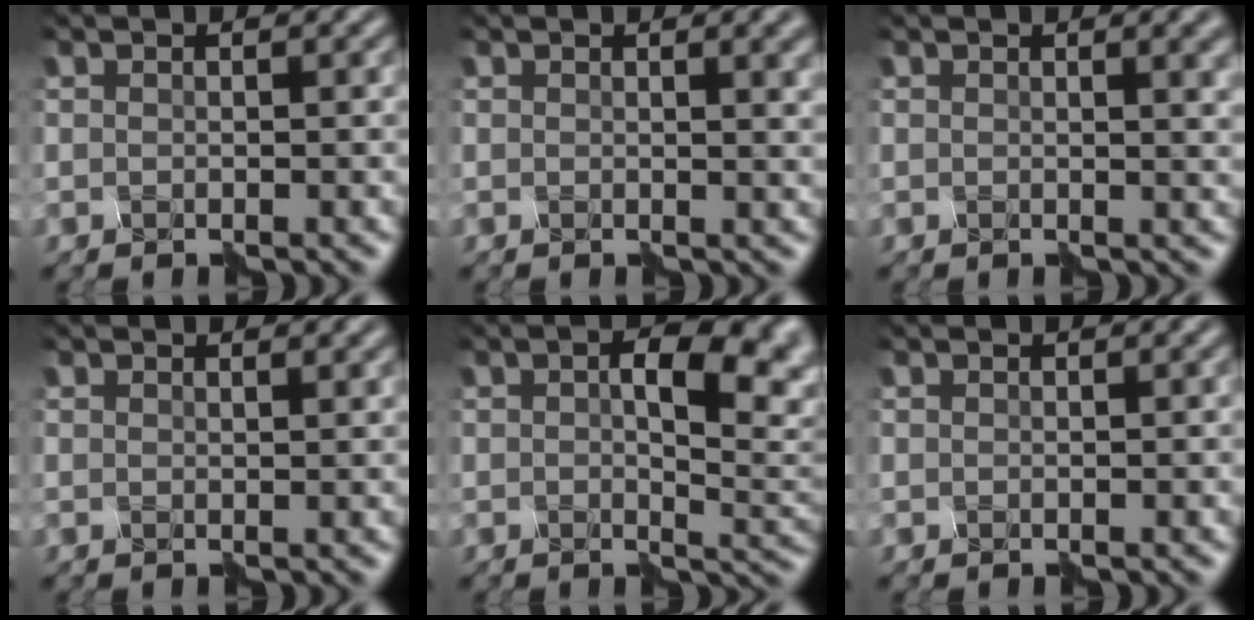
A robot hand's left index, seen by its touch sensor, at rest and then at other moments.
{"total": 2.4, "force": [1.0, 0.7, 2.0], "torque": [-0.016, 0.012, 0.007]}
{"total": 2.4, "force": [1.1, 0.8, 2.1], "torque": [-0.016, 0.012, 0.008]}
{"total": 0.7, "force": [0.6, 0.0, 0.2], "torque": [-0.001, 0.001, 0.006]}
{"total": 7.8, "force": [2.5, 3.3, 6.6], "torque": [-0.083, 0.011, 0.042]}
{"total": 0.0}